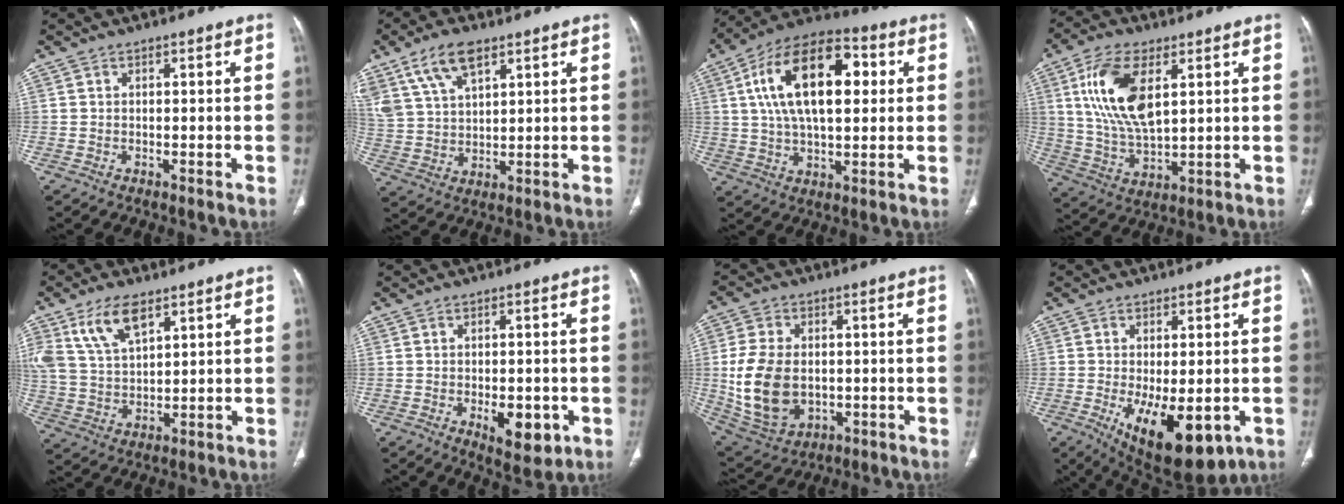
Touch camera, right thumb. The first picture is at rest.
{"total": 10.7, "force": [6.5, 5.0, 6.8], "torque": [-0.129, -0.014, 0.134]}
{"total": 20.5, "force": [4.5, 10.6, 17.0], "torque": [-0.273, 0.018, 0.068]}
{"total": 14.9, "force": [4.7, 7.2, 12.1], "torque": [-0.239, -0.015, 0.095]}
{"total": 10.6, "force": [5.9, 5.2, 7.1], "torque": [-0.134, -0.016, 0.124]}
{"total": 7.6, "force": [-2.3, 3.8, 6.2], "torque": [-0.073, -0.002, -0.019]}
{"total": 15.2, "force": [-0.8, 10.7, 10.8], "torque": [-0.202, -0.004, 0.009]}
{"total": 14.7, "force": [-5.1, 6.7, 12.1], "torque": [-0.177, -0.013, -0.055]}